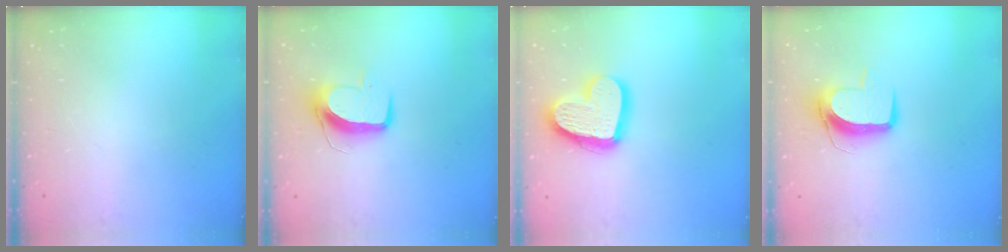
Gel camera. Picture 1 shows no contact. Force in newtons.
{"total": 9.8, "press": 9.7, "slide": 1.0}
{"total": 17.8, "press": 17.7, "slide": 1.9}
{"total": 9.9, "press": 9.9, "slide": 0.6}